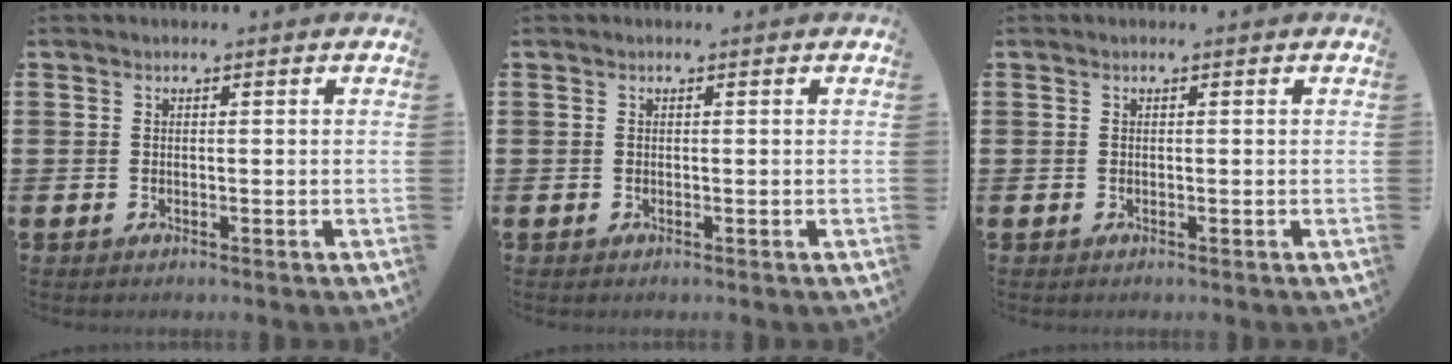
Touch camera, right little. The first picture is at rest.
{"total": 0.0}
{"total": 0.0}